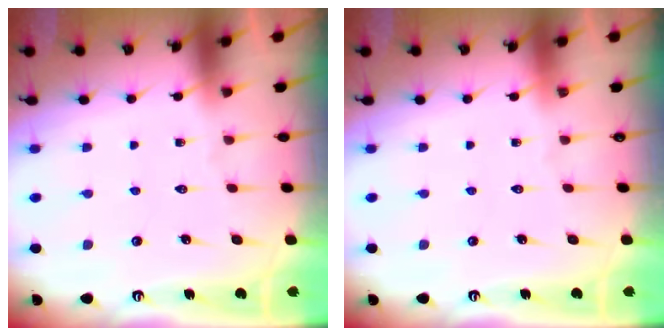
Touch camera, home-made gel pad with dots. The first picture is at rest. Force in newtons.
{"total": 0.0}